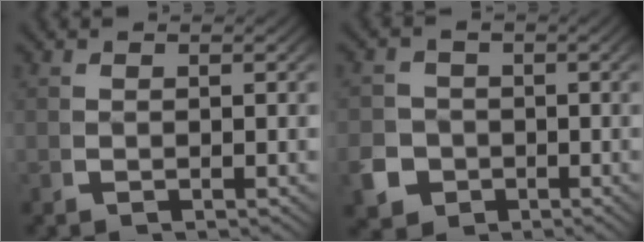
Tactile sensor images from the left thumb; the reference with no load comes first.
{"total": 7.4, "force": [-2.3, 6.6, 2.6], "torque": [-0.057, -0.031, -0.033]}